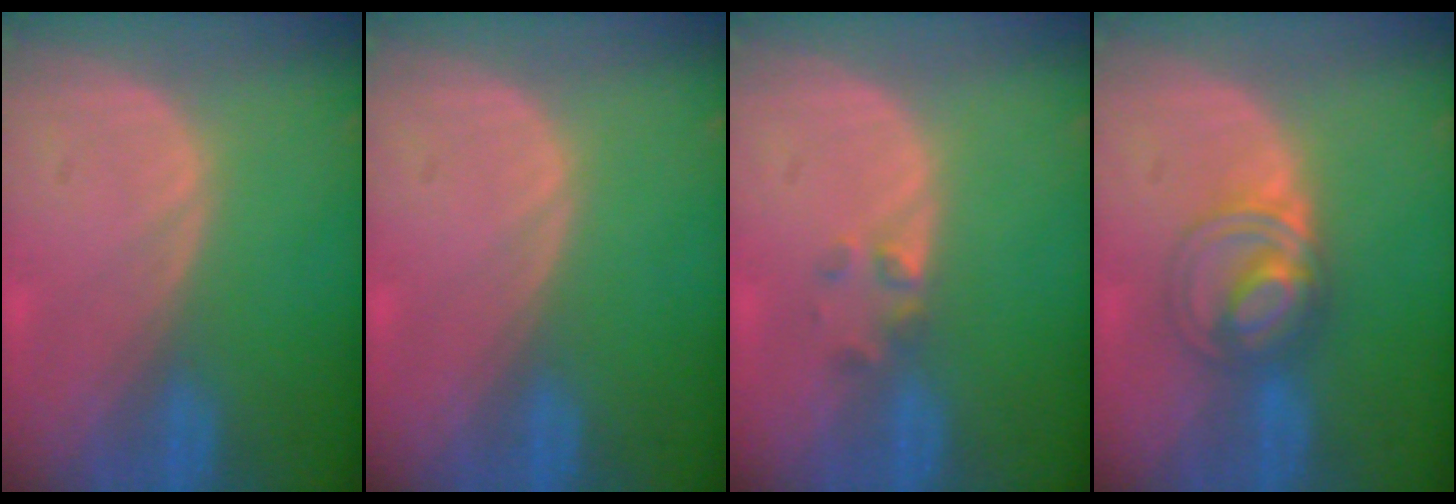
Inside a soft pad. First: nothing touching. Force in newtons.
{"total": 0.0}
{"total": 1.9, "press": 1.7, "slide": 0.8}
{"total": 5.8, "press": 5.7, "slide": 1.2}